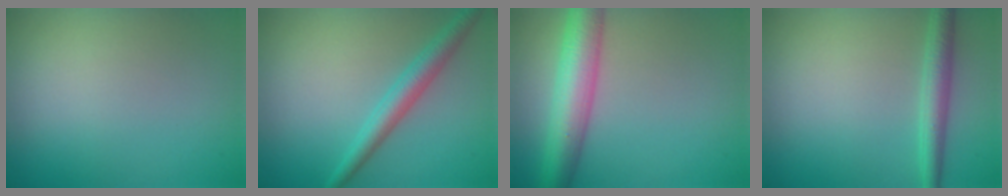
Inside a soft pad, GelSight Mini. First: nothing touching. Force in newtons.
{"total": 3.0, "press": 3.0, "slide": 0.1}
{"total": 6.3, "press": 6.3, "slide": 0.2}
{"total": 2.6, "press": 2.6, "slide": 0.1}